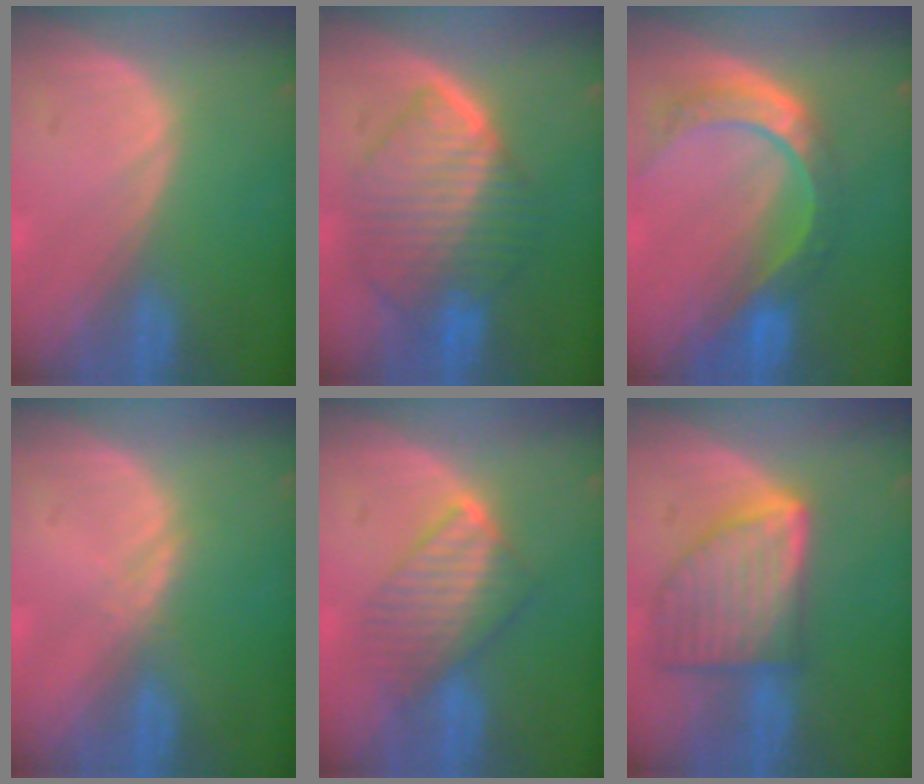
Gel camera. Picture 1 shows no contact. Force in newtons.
{"total": 10.1, "press": 10.1, "slide": 1.0}
{"total": 8.8, "press": 7.4, "slide": 4.8}
{"total": 1.1, "press": 1.1, "slide": 0.1}
{"total": 6.5, "press": 6.5, "slide": 0.6}
{"total": 9.3, "press": 9.3, "slide": 0.5}